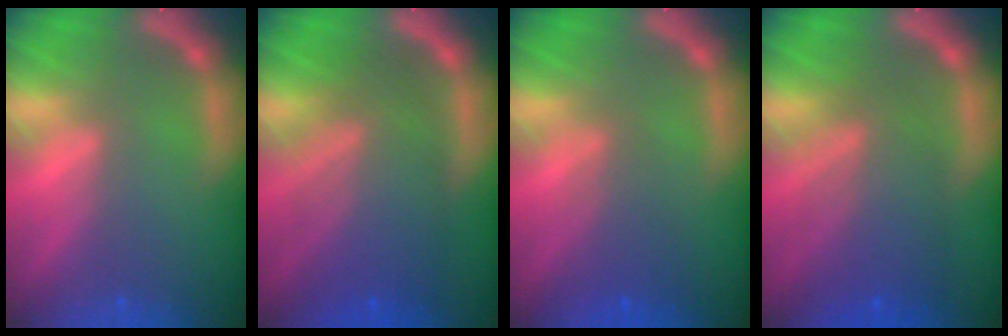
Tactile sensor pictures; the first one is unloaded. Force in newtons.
{"total": 9.0}
{"total": 3.1}
{"total": 7.1}